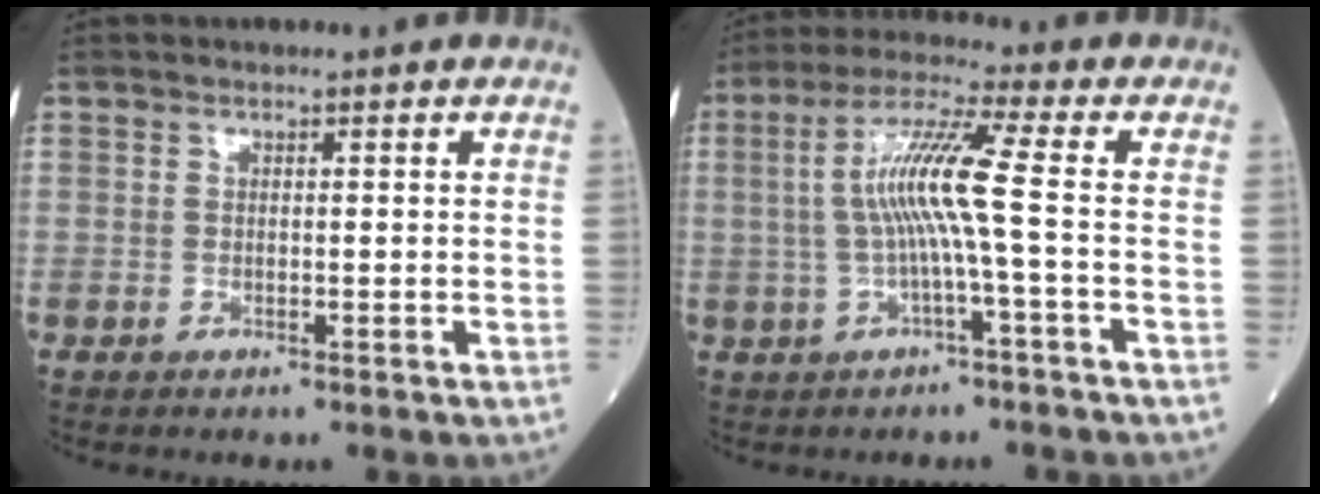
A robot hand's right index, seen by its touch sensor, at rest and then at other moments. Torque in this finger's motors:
{"motor_torque": [1.15, 0.21, 0.50, 0.21]}